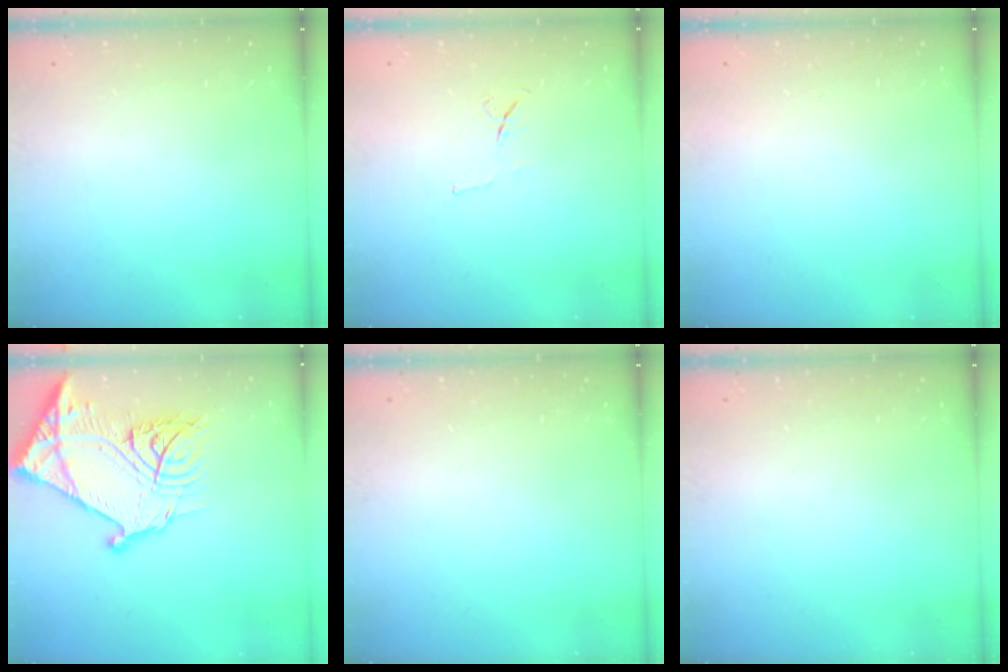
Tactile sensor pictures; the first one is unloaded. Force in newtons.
{"total": 6.2, "press": 6.2, "slide": 0.9}
{"total": 1.7, "press": 1.7, "slide": 0.1}
{"total": 25.3, "press": 25.1, "slide": 2.8}
{"total": 0.0}
{"total": 0.0}